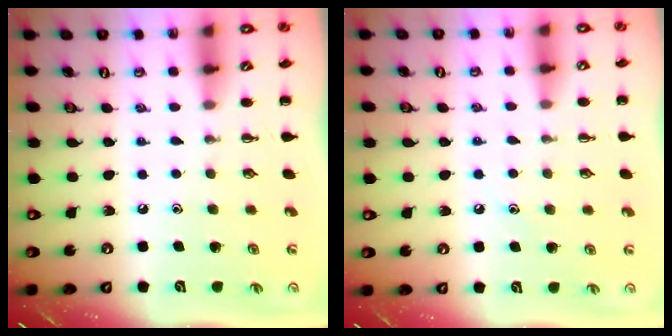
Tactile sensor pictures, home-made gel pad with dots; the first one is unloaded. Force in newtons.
{"total": 6.3, "press": 6.1, "slide": 1.8}